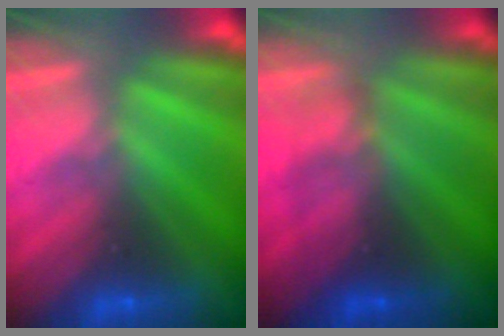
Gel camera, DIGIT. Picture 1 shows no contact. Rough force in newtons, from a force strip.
{"total": 3.2}